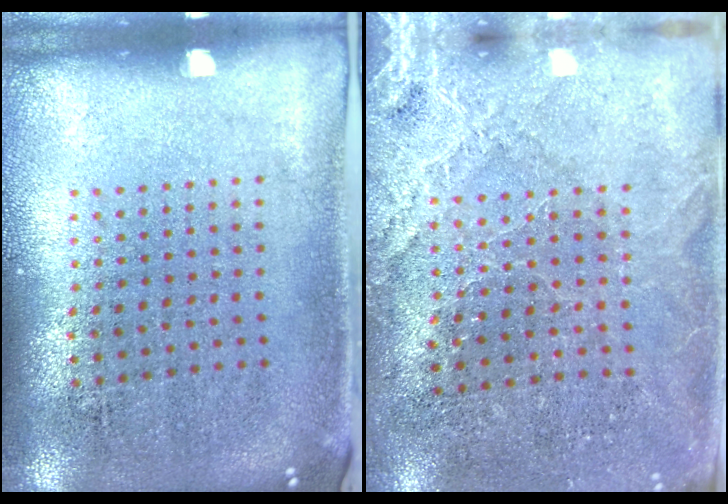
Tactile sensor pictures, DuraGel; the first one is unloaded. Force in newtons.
{"total": 2.7, "press": 2.7, "slide": 0.3}